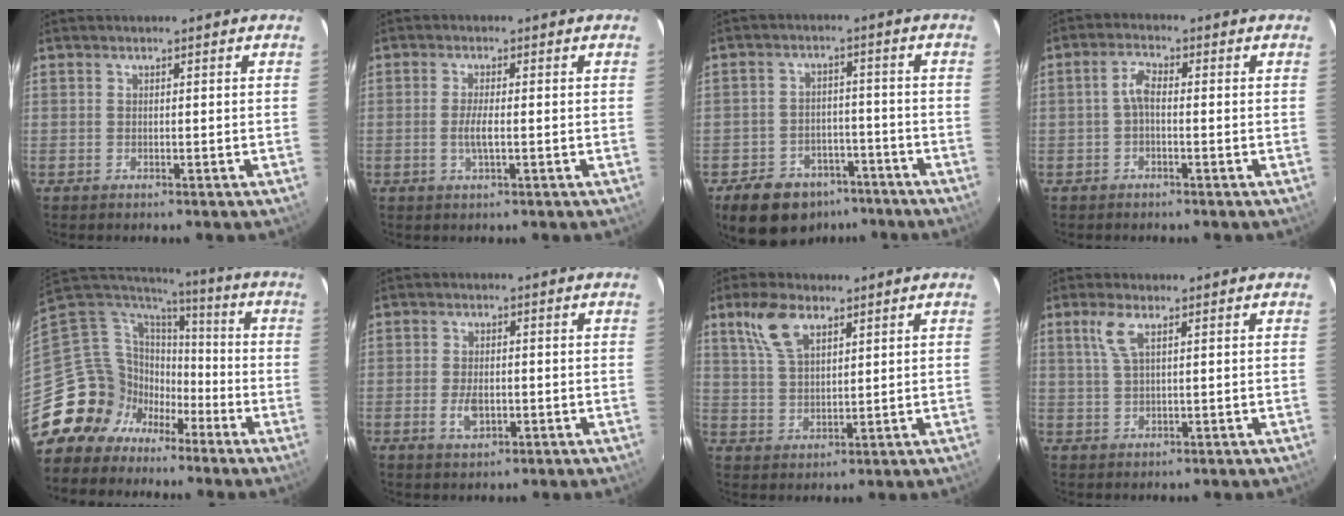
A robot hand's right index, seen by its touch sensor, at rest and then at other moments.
{"total": 3.0, "force": [-0.6, 0.3, 2.9], "torque": [-0.057, -0.005, -0.012]}
{"total": 12.5, "force": [-8.5, 8.0, 4.6], "torque": [-0.118, 0.017, -0.112]}
{"total": 2.7, "force": [-0.7, 1.1, 2.4], "torque": [-0.053, 0.010, -0.015]}
{"total": 14.4, "force": [-8.0, 11.6, 3.0], "torque": [-0.091, 0.039, -0.148]}
{"total": 4.2, "force": [-1.2, 2.3, 3.3], "torque": [-0.067, -0.005, -0.020]}
{"total": 8.0, "force": [4.6, 3.8, 5.3], "torque": [-0.109, 0.017, 0.095]}
{"total": 3.8, "force": [1.8, 1.0, 3.2], "torque": [-0.071, 0.005, 0.041]}